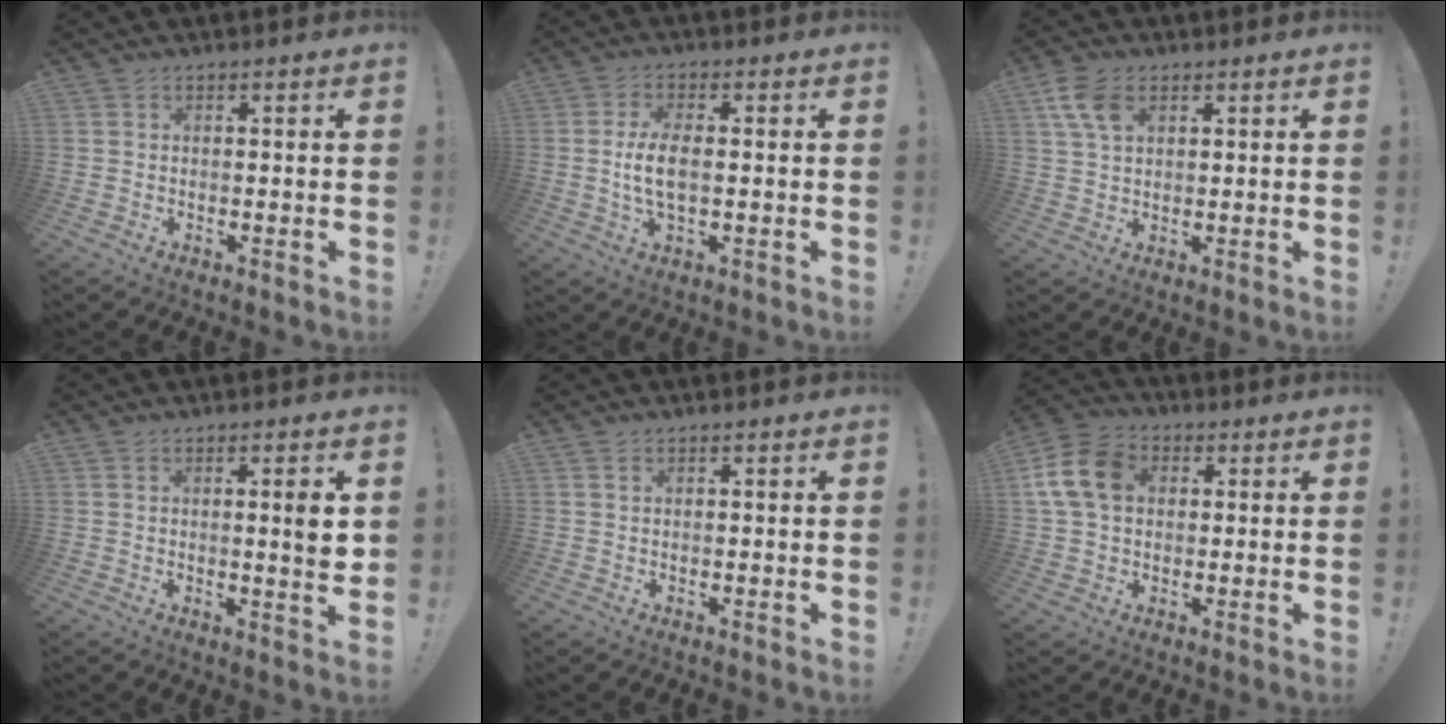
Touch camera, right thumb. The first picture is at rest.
{"total": 7.1, "force": [-0.2, 3.0, 6.5], "torque": [-0.131, -0.008, -0.007]}
{"total": 8.2, "force": [3.5, 5.0, 5.4], "torque": [-0.110, 0.000, 0.071]}
{"total": 4.5, "force": [1.0, 0.1, 4.4], "torque": [-0.061, -0.009, 0.008]}
{"total": 0.8, "force": [0.6, 0.3, 0.5], "torque": [-0.004, -0.002, 0.010]}
{"total": 13.3, "force": [2.8, 10.0, 8.3], "torque": [-0.153, 0.008, 0.056]}